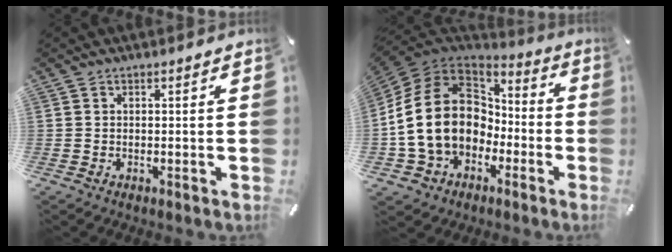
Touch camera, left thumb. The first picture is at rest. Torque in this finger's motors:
{"motor_torque": [0.13, 3.10, 2.77, 0.00, 0.88]}